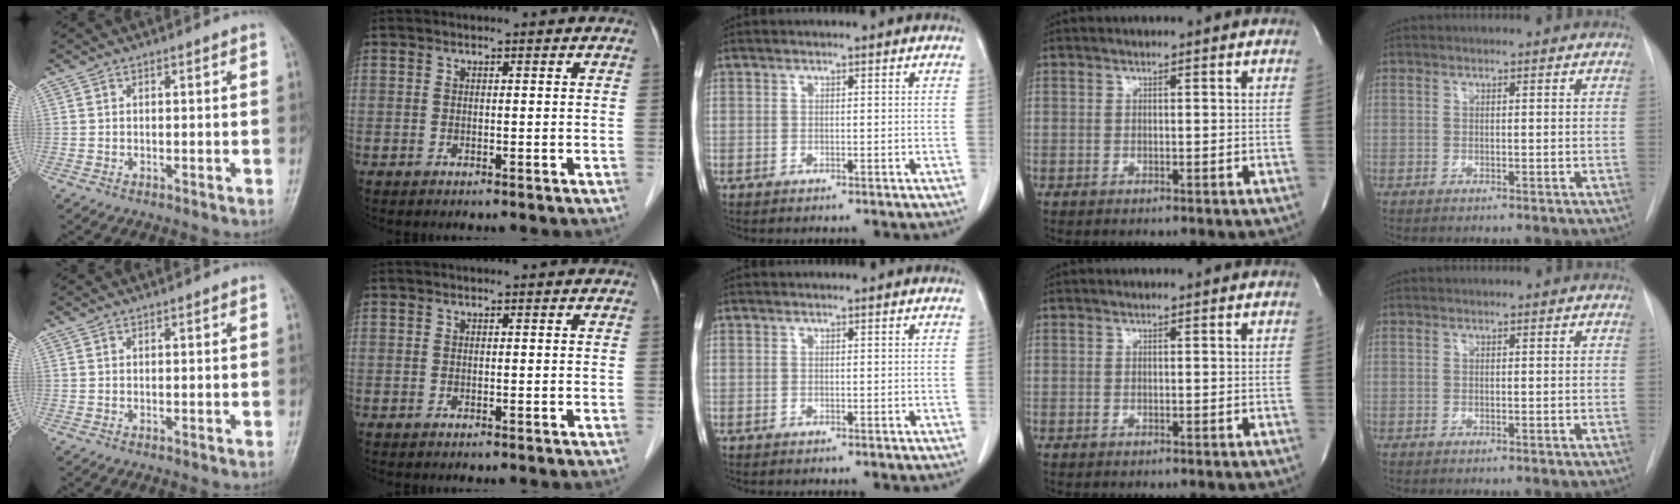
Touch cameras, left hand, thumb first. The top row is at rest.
{}